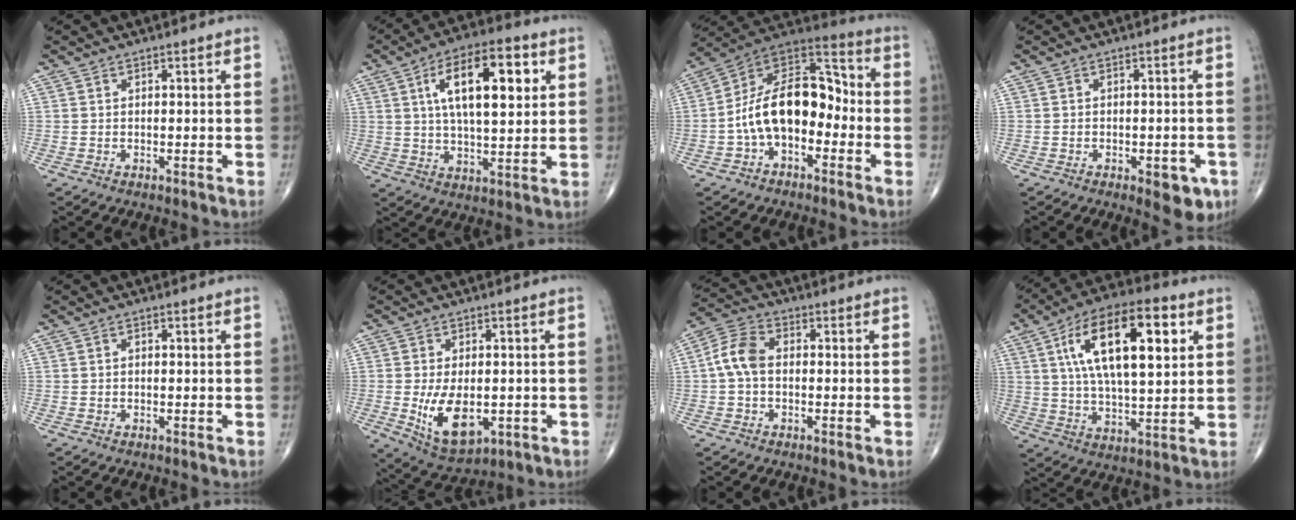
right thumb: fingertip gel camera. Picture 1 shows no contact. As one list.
[{"total": 16.6, "force": [5.0, 6.9, 14.2], "torque": [-0.215, 0.000, 0.078]}, {"total": 16.9, "force": [-3.1, 10.1, 13.1], "torque": [-0.197, 0.063, -0.065]}, {"total": 5.7, "force": [-2.5, 2.7, 4.3], "torque": [-0.035, 0.006, -0.026]}, {"total": 0.6, "force": [0.1, 0.4, 0.5], "torque": [-0.009, 0.001, 0.001]}, {"total": 10.7, "force": [-1.8, 6.0, 8.7], "torque": [-0.139, -0.012, -0.013]}, {"total": 7.2, "force": [-0.2, 4.7, 5.4], "torque": [-0.108, 0.022, -0.015]}, {"total": 20.5, "force": [6.5, 8.4, 17.5], "torque": [-0.288, -0.002, 0.104]}]